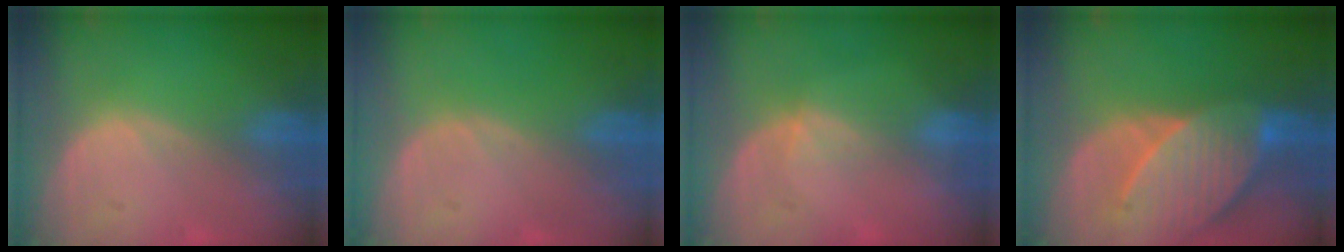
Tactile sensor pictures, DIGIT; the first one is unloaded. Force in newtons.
{"total": 0.0}
{"total": 2.1, "press": 1.7, "slide": 1.2}
{"total": 10.1, "press": 8.9, "slide": 4.7}